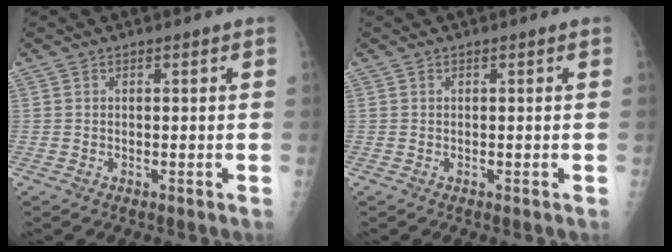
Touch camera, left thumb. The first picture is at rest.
{"total": 0.0}